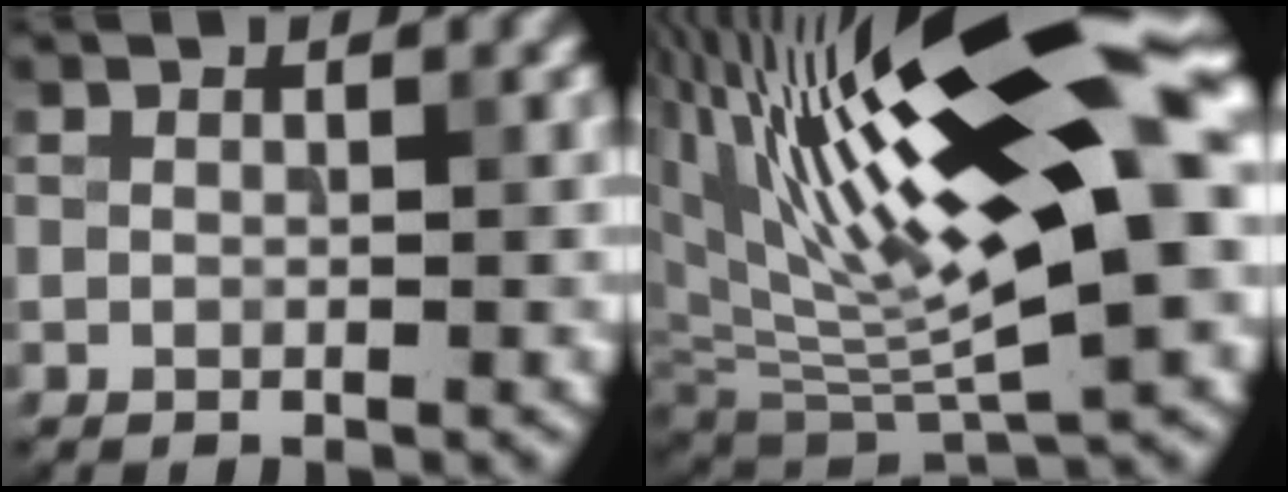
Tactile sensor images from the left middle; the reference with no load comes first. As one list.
[{"total": 18.2, "force": [6.3, 6.0, 16.0], "torque": [-0.276, 0.011, 0.107]}]